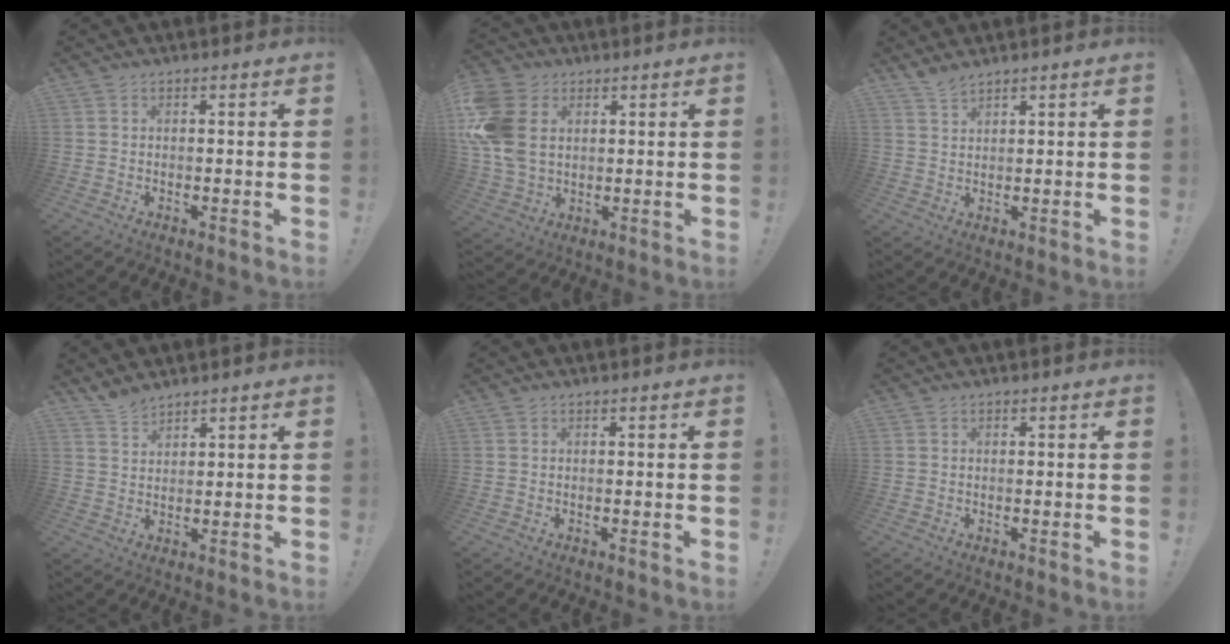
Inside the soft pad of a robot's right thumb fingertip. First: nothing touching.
{"total": 15.6, "force": [3.2, 11.7, 9.8], "torque": [-0.211, -0.007, 0.064]}
{"total": 3.1, "force": [2.8, 0.4, 1.2], "torque": [-0.023, -0.018, 0.051]}
{"total": 3.9, "force": [3.6, 1.0, 1.0], "torque": [-0.023, -0.022, 0.069]}
{"total": 0.0}
{"total": 0.0}